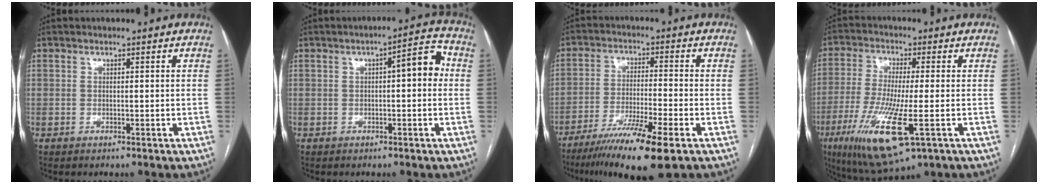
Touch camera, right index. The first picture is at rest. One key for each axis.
{"total": 5.9, "fx": 0.6, "fy": 1.5, "fz": 5.7, "tx": -0.075, "ty": 0.025, "tz": 0.004}
{"total": 12.3, "fx": -7.8, "fy": 0.0, "fz": 9.5, "tx": -0.171, "ty": -0.033, "tz": -0.133}
{"total": 14.0, "fx": -5.2, "fy": 2.1, "fz": 12.8, "tx": -0.263, "ty": -0.039, "tz": -0.087}